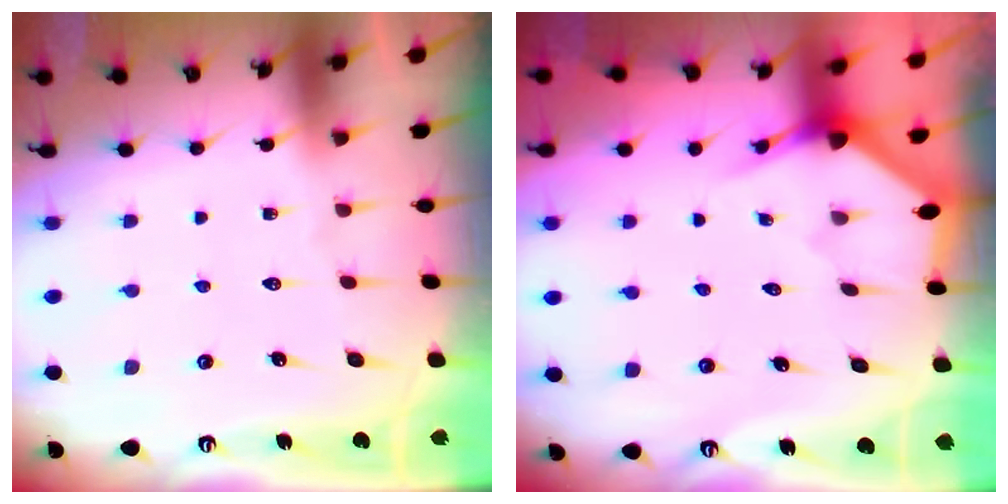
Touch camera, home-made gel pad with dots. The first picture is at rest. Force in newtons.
{"total": 2.7, "press": 2.7, "slide": 0.1}